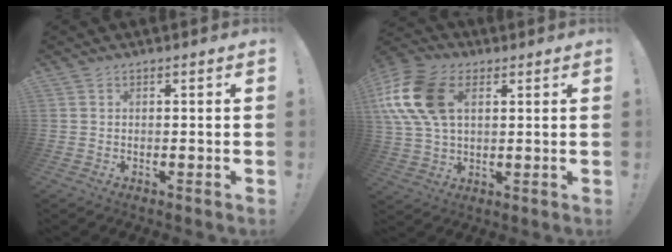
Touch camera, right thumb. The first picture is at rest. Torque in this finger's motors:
{"motor_torque": [1.24, 2.25, 0.30, 0.26, 0.21]}